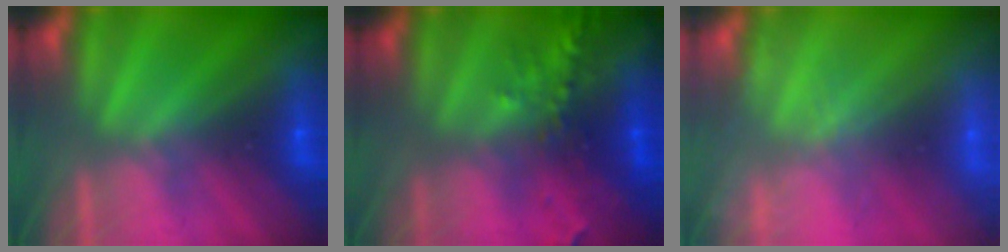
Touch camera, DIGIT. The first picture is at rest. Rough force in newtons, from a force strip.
{"total": 6.9}
{"total": 1.7}